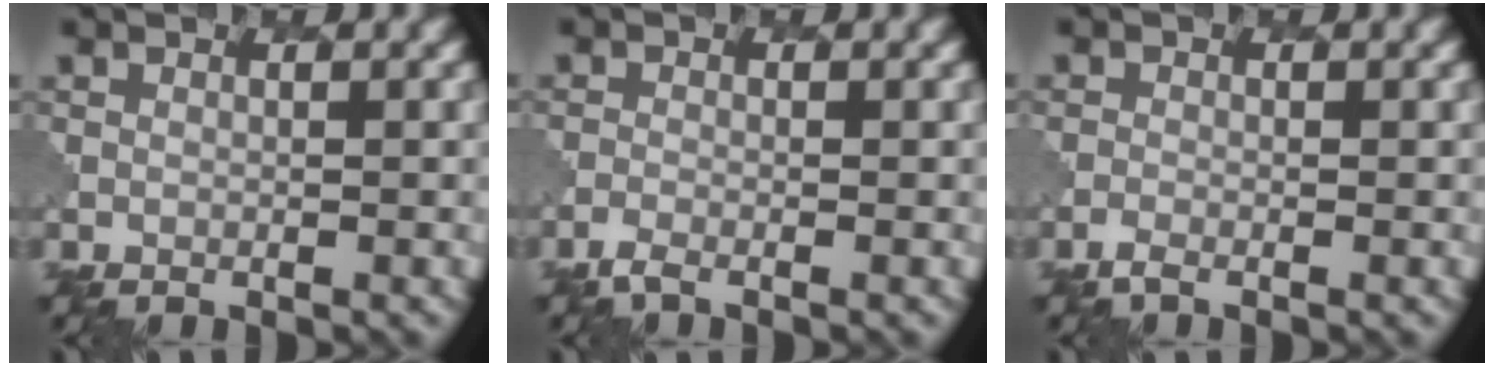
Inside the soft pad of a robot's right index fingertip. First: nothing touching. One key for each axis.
{"total": 1.2, "fx": -1.1, "fy": 0.2, "fz": 0.5, "tx": -0.013, "ty": -0.007, "tz": -0.028}
{"total": 0.8, "fx": -0.7, "fy": 0.2, "fz": 0.3, "tx": -0.010, "ty": -0.004, "tz": -0.019}